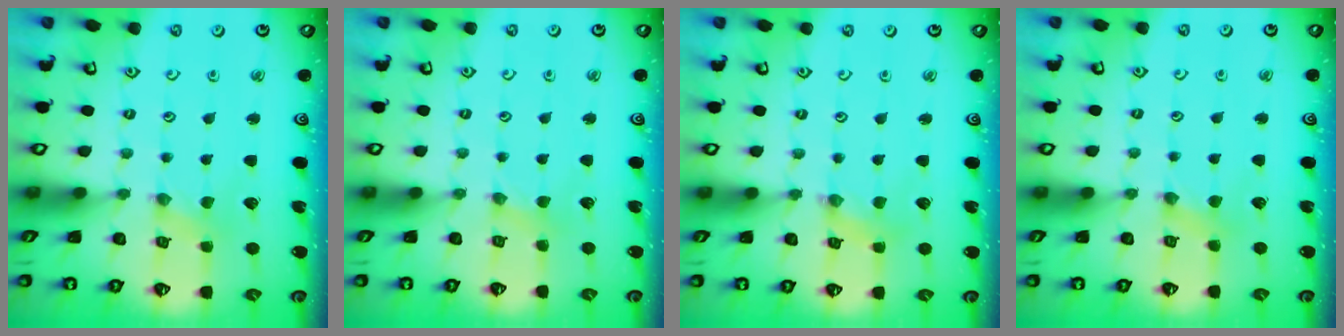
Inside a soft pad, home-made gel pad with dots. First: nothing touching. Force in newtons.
{"total": 1.7, "press": 1.7, "slide": 0.2}
{"total": 2.1, "press": 2.1, "slide": 0.4}
{"total": 2.4, "press": 2.4, "slide": 0.5}